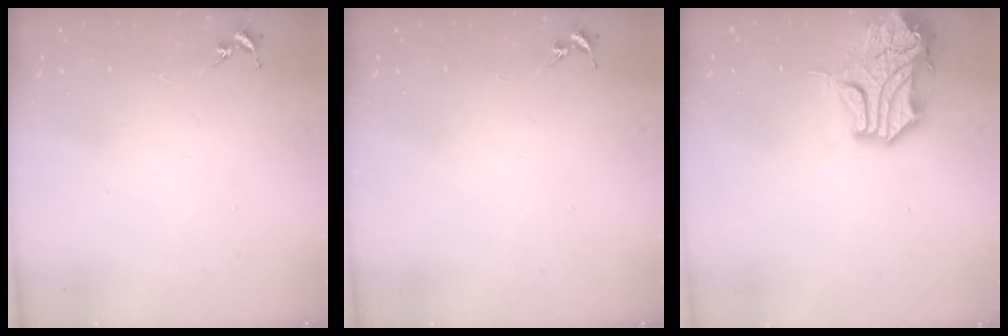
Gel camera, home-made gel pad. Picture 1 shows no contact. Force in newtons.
{"total": 0.0}
{"total": 15.8, "press": 15.6, "slide": 2.5}